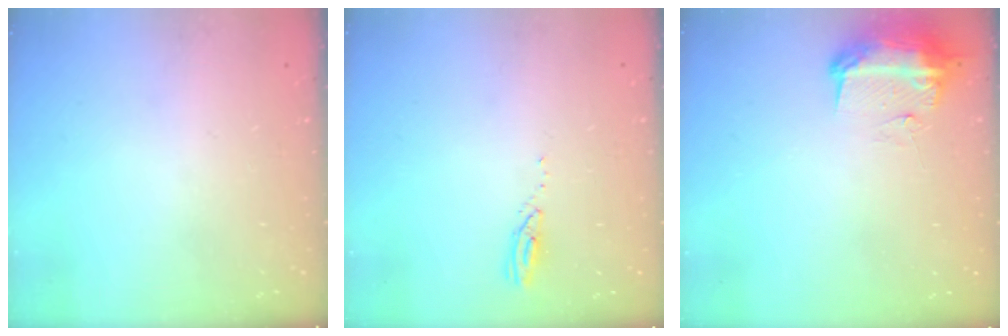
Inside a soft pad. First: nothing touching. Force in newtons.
{"total": 3.0, "press": 3.0, "slide": 0.1}
{"total": 11.4, "press": 11.4, "slide": 1.1}